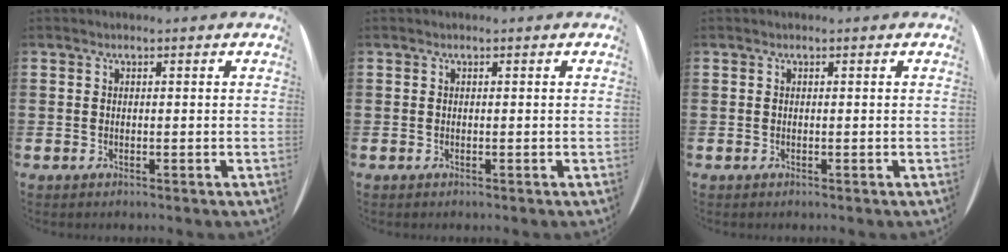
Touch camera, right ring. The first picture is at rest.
{"total": 0.0}
{"total": 0.0}